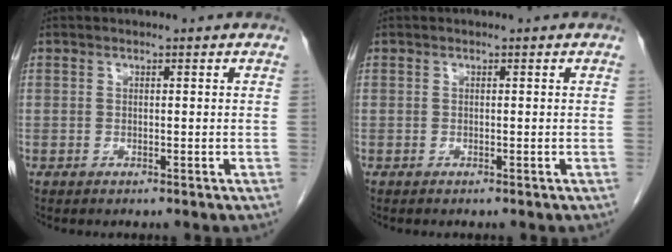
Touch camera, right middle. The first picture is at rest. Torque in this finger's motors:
{"motor_torque": [-0.38, -0.12, -0.02, -0.01]}